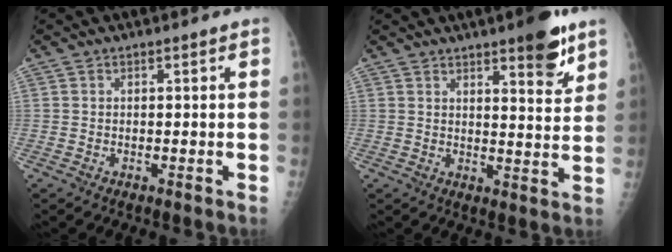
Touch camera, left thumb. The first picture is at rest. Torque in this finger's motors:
{"motor_torque": [1.05, 0.70, 0.67, -0.21, 0.01]}